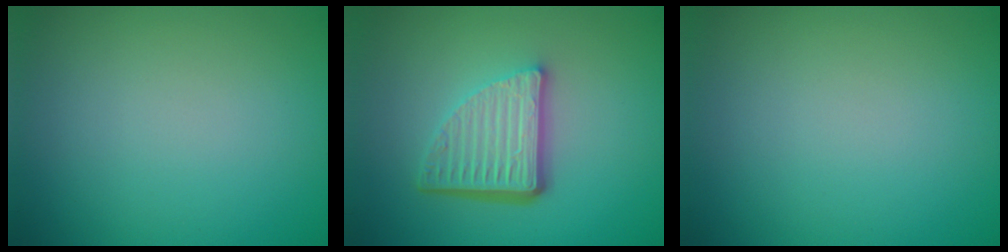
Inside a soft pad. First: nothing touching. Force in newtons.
{"total": 5.7, "press": 3.8, "slide": 4.2}
{"total": 0.0}